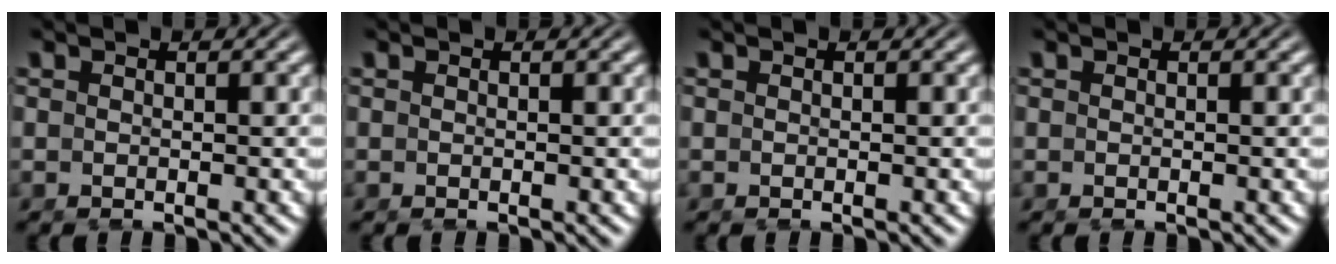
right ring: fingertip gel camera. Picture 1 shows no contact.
{"total": 0.0}
{"total": 0.0}
{"total": 0.0}